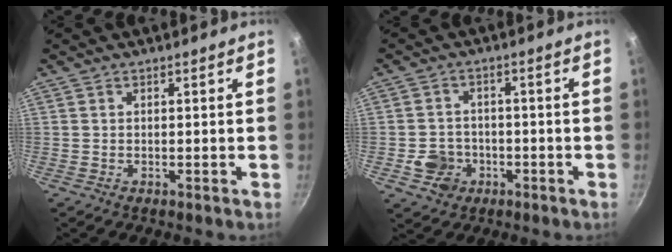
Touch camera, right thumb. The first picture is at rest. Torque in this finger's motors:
{"motor_torque": [0.77, 0.68, 0.25, 0.07, 0.03]}